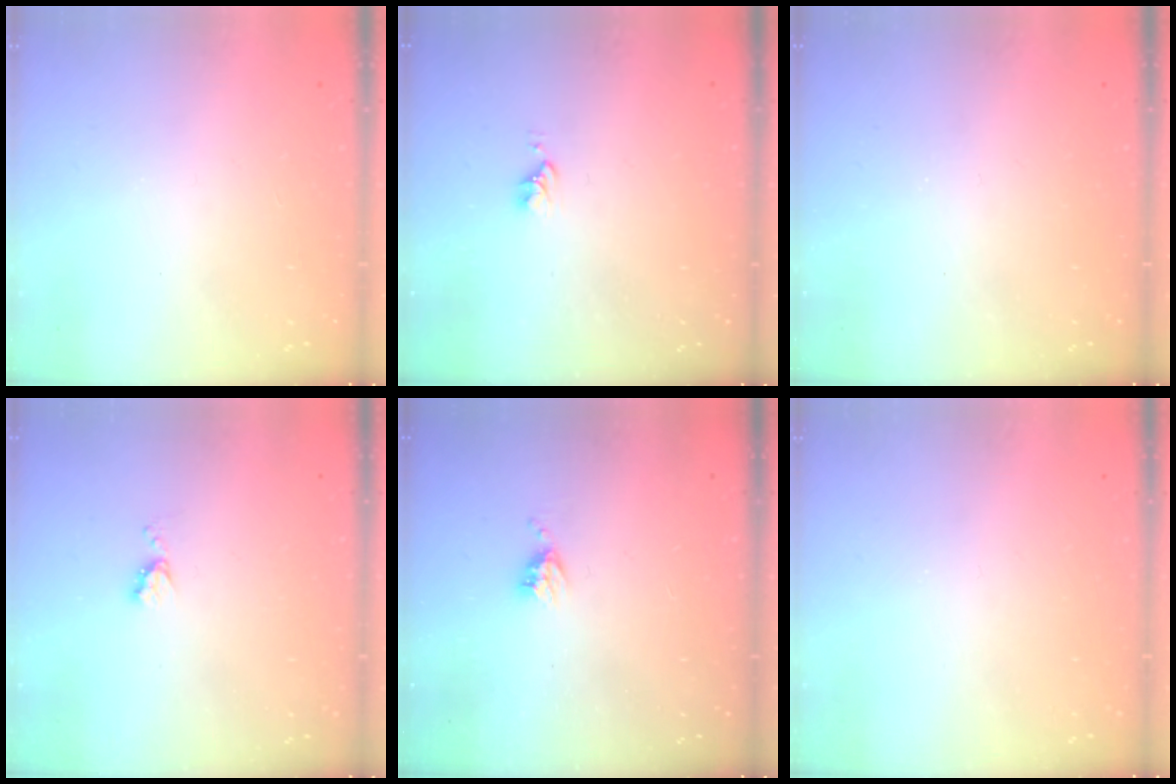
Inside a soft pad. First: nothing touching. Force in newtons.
{"total": 2.8, "press": 2.8, "slide": 0.4}
{"total": 0.0}
{"total": 4.4, "press": 4.3, "slide": 0.5}
{"total": 4.8, "press": 4.8, "slide": 0.4}
{"total": 0.0}